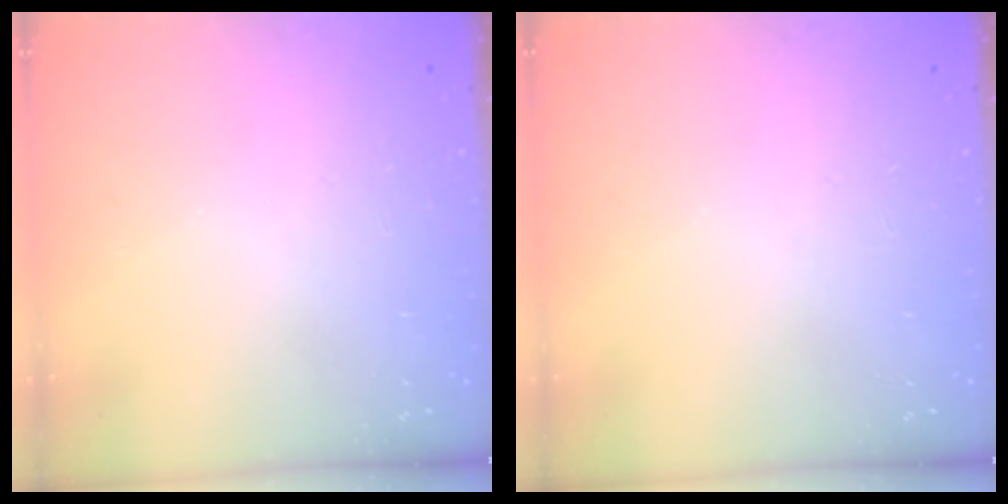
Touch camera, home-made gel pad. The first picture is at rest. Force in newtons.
{"total": 0.0}